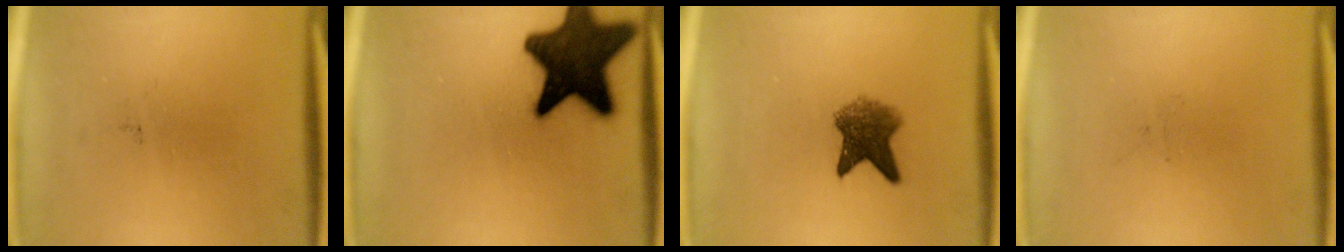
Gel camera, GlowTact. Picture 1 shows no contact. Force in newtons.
{"total": 17.2}
{"total": 5.8}
{"total": 0.0}